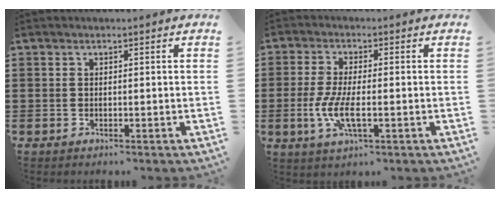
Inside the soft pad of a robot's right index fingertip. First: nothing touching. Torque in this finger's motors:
{"motor_torque": [1.71, -0.43, 0.78, 0.17]}